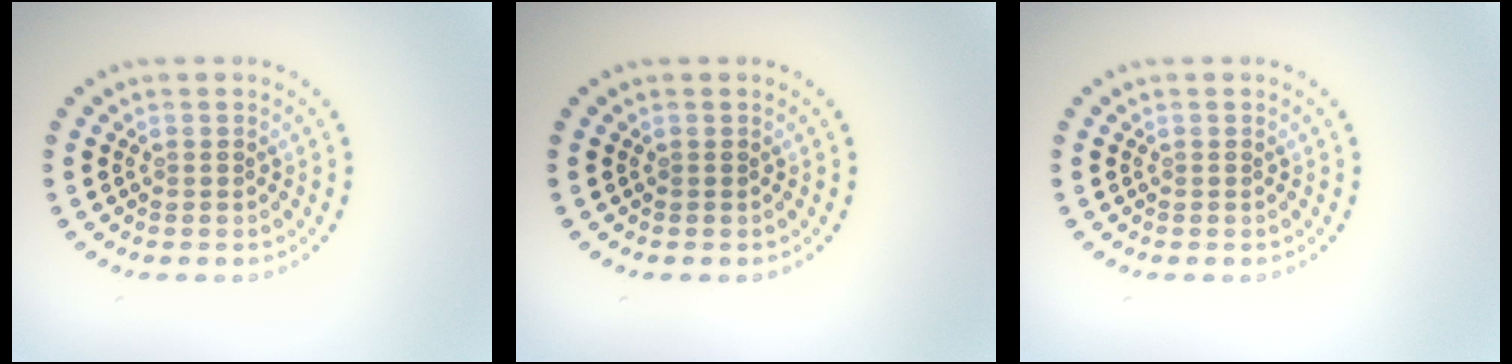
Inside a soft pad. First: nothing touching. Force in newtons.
{"total": 0.0}
{"total": 0.0}